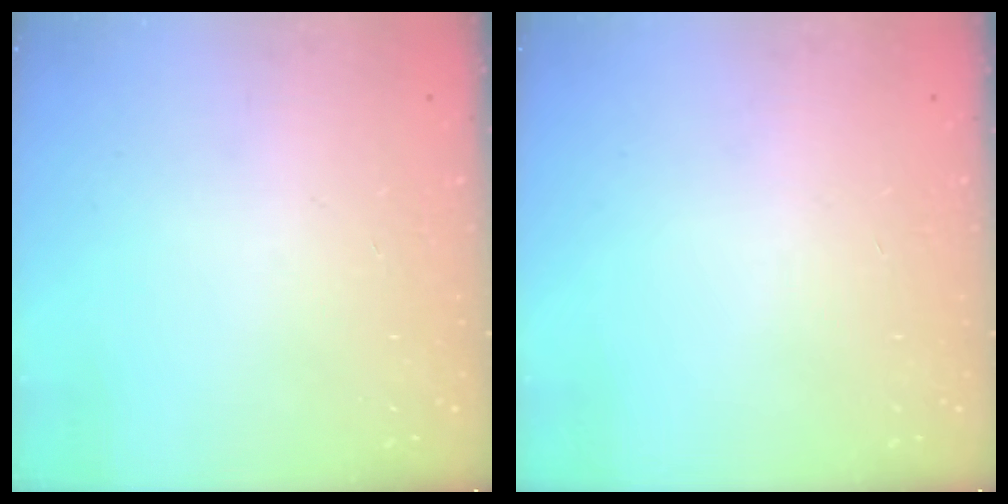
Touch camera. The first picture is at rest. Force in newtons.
{"total": 0.0}